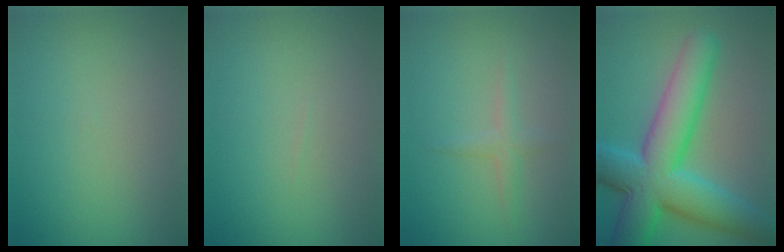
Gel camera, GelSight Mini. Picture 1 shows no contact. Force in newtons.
{"total": 0.0}
{"total": 1.9, "press": 1.9, "slide": 0.1}
{"total": 11.3, "press": 11.3, "slide": 0.5}